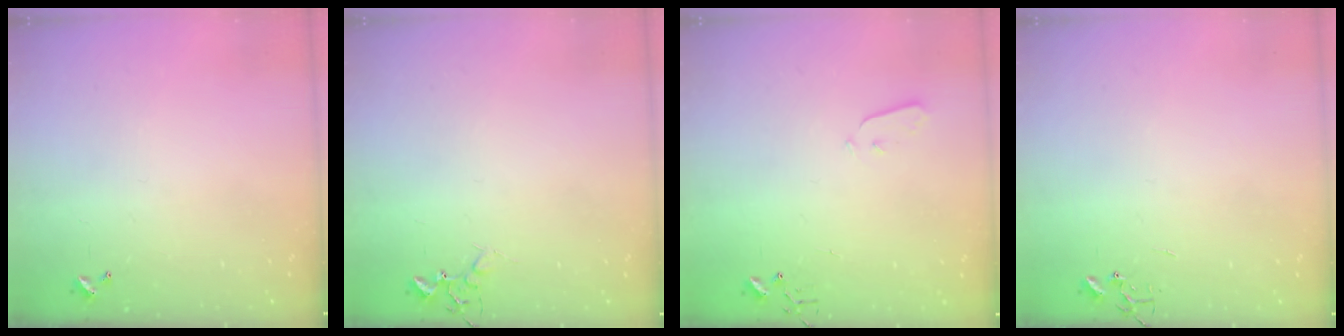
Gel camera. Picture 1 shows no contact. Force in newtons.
{"total": 5.8, "press": 5.7, "slide": 1.0}
{"total": 2.5, "press": 2.5, "slide": 0.4}
{"total": 0.0}